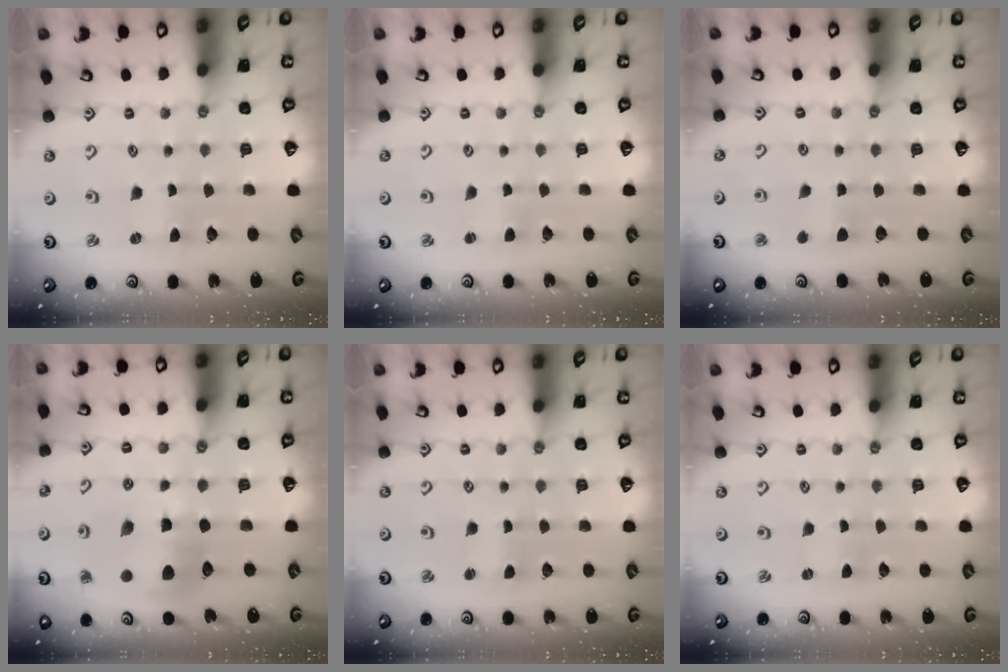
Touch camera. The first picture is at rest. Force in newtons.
{"total": 2.9, "press": 2.8, "slide": 0.4}
{"total": 3.8, "press": 3.7, "slide": 0.6}
{"total": 10.5, "press": 10.4, "slide": 1.0}
{"total": 0.8, "press": 0.8, "slide": 0.2}
{"total": 0.0}